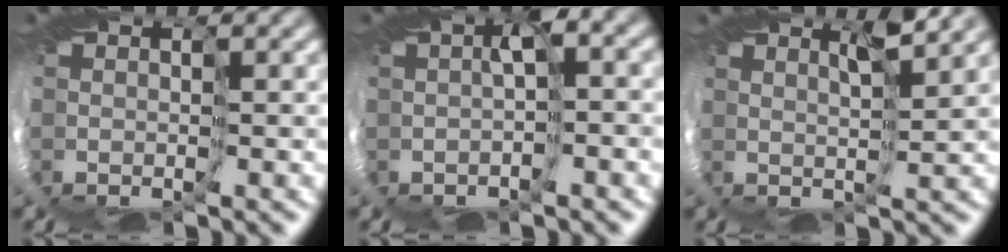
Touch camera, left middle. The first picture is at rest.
{"total": 2.7, "force": [-0.1, 0.9, 2.5], "torque": [-0.054, 0.003, -0.003]}
{"total": 1.6, "force": [1.4, -0.5, 0.4], "torque": [-0.007, 0.004, 0.015]}